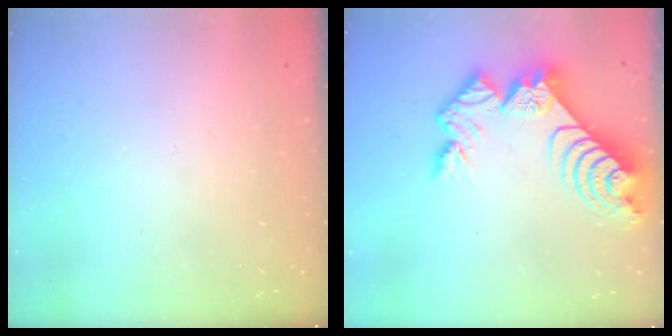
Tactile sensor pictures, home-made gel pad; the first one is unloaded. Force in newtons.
{"total": 13.3, "press": 13.2, "slide": 1.2}